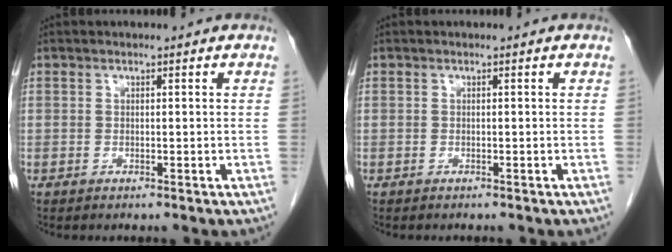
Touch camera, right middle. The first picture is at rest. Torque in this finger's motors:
{"motor_torque": [0.12, -0.12, -0.06, -0.02]}